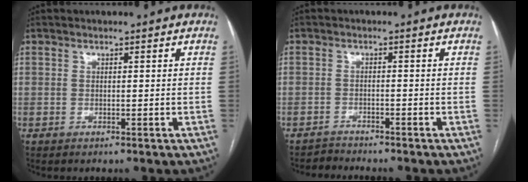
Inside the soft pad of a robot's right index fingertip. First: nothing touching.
{"total": 2.6, "force": [-2.6, 0.2, -0.6], "torque": [0.009, -0.011, -0.044]}